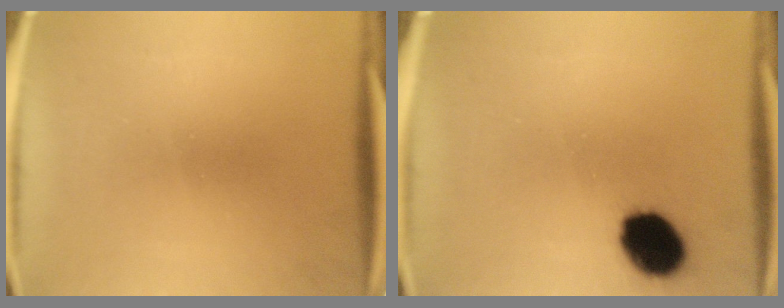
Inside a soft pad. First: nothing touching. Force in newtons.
{"total": 10.9}